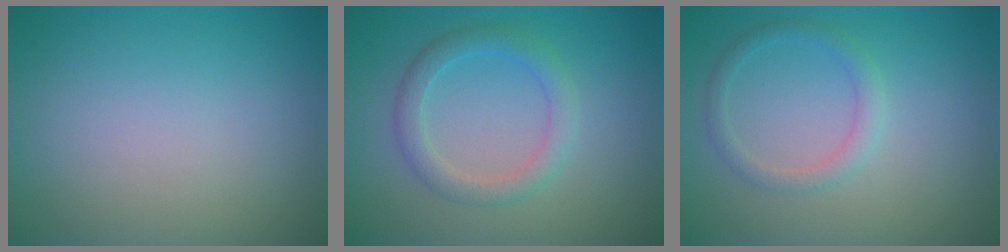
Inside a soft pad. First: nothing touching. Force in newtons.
{"total": 2.6, "press": 2.6, "slide": 0.1}
{"total": 1.7, "press": 1.7, "slide": 0.1}